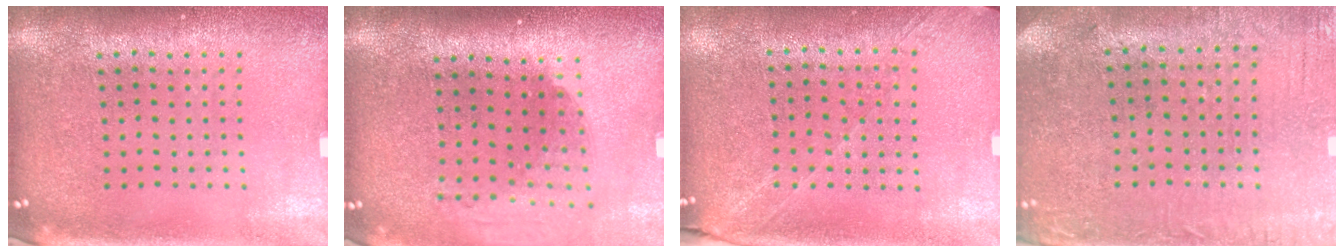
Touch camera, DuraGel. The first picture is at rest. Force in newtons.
{"total": 2.0, "press": 1.5, "slide": 1.3}
{"total": 1.2, "press": 1.1, "slide": 0.6}
{"total": 0.6, "press": 0.3, "slide": 0.5}